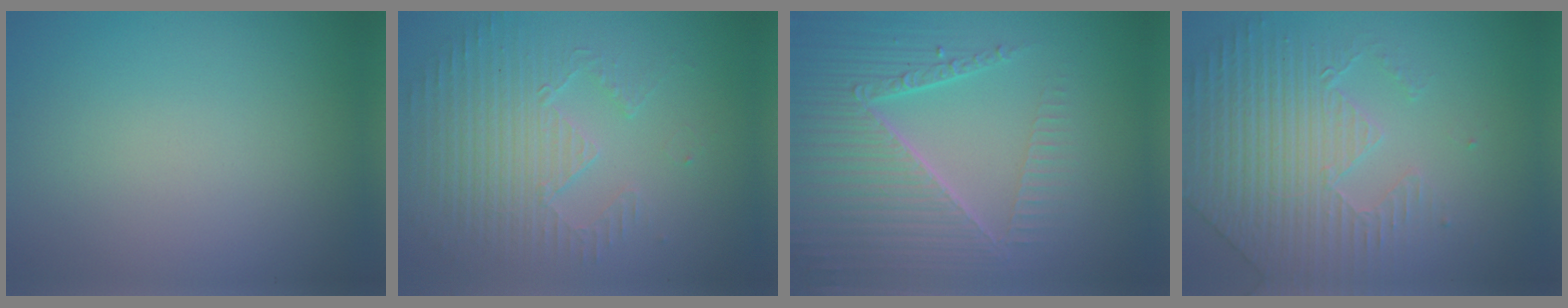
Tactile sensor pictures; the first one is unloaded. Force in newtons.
{"total": 3.8, "press": 3.6, "slide": 1.3}
{"total": 6.9, "press": 5.3, "slide": 4.4}
{"total": 4.7, "press": 4.6, "slide": 1.1}